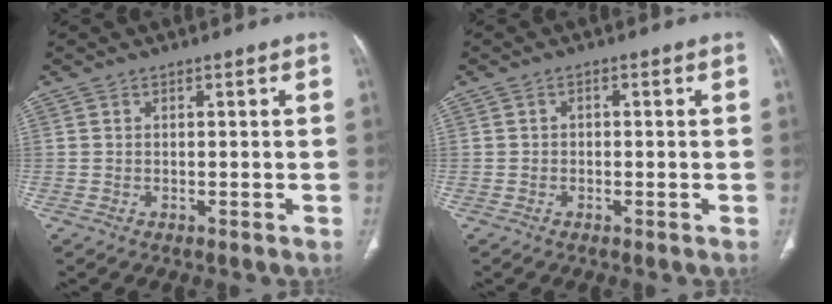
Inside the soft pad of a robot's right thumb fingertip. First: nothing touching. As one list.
[{"total": 0.7, "force": [-0.2, 0.5, 0.4], "torque": [-0.001, 0.002, -0.007]}]